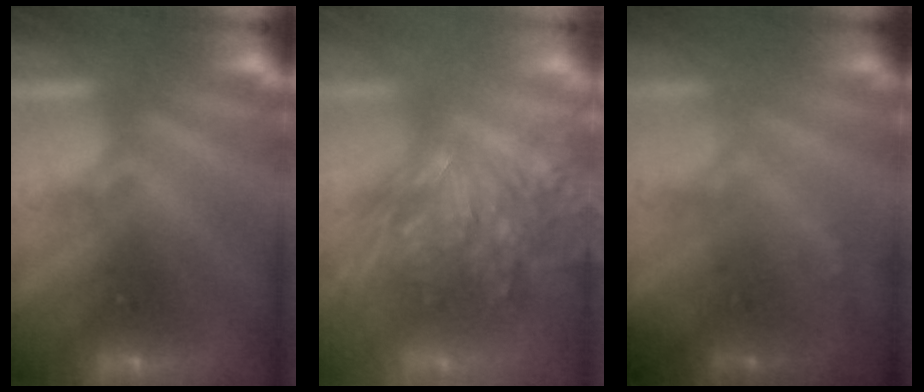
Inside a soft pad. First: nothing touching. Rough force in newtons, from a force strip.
{"total": 7.2}
{"total": 1.9}